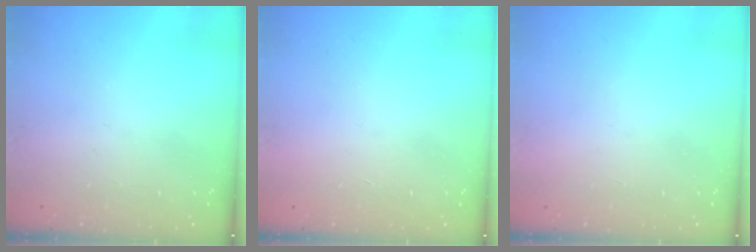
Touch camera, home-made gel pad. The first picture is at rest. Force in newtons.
{"total": 1.7, "press": 1.7, "slide": 0.1}
{"total": 1.5, "press": 1.5, "slide": 0.1}